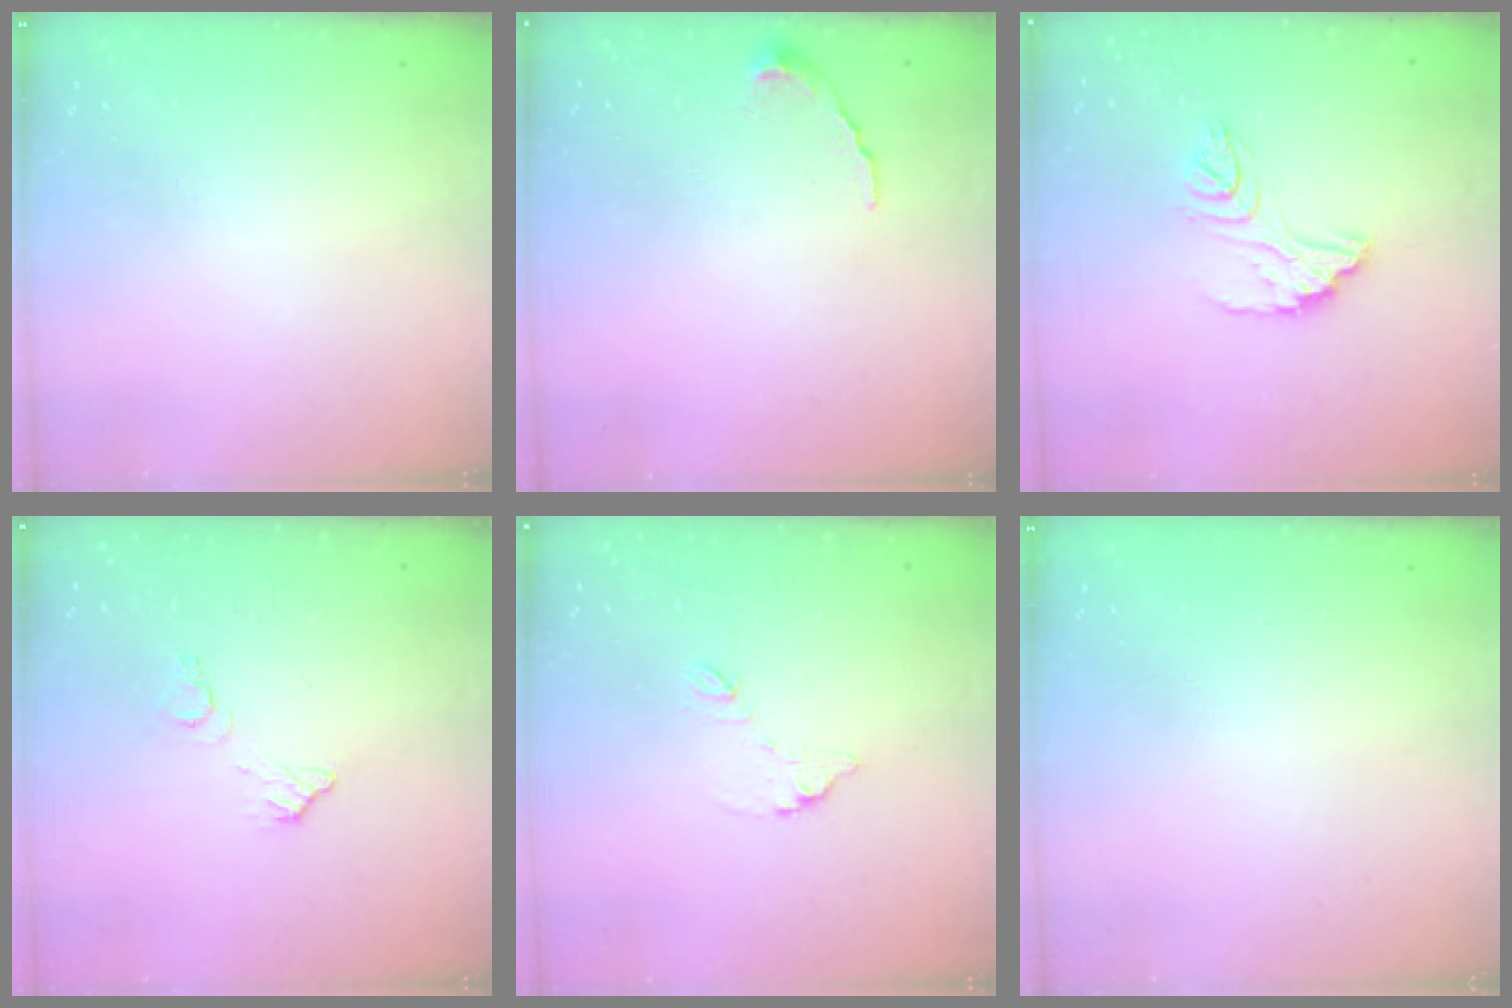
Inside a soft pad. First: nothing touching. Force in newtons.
{"total": 6.0, "press": 6.0, "slide": 0.4}
{"total": 12.5, "press": 12.4, "slide": 1.0}
{"total": 7.0, "press": 7.0, "slide": 0.4}
{"total": 7.3, "press": 7.3, "slide": 0.4}
{"total": 0.0}